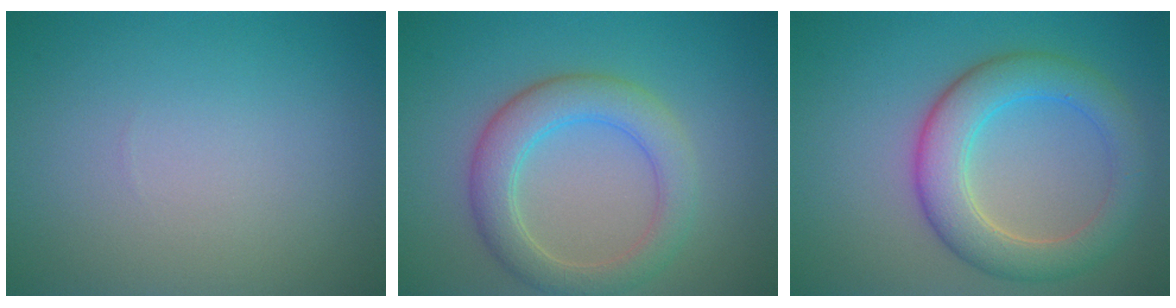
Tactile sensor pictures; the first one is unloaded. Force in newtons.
{"total": 4.7, "press": 4.7, "slide": 0.6}
{"total": 5.7, "press": 5.7, "slide": 0.3}